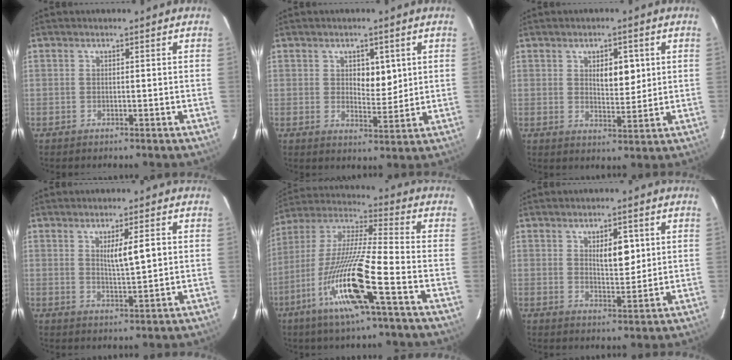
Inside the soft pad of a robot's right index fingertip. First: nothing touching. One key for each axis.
{"total": 4.7, "fx": 1.5, "fy": 2.5, "fz": 3.6, "tx": -0.049, "ty": -0.003, "tz": 0.027}
{"total": 5.0, "fx": 1.5, "fy": 2.1, "fz": 4.3, "tx": -0.065, "ty": -0.001, "tz": 0.027}
{"total": 5.0, "fx": 1.3, "fy": 0.6, "fz": 4.8, "tx": -0.081, "ty": -0.005, "tz": 0.024}
{"total": 17.3, "fx": -7.4, "fy": 0.6, "fz": 15.7, "tx": -0.325, "ty": -0.021, "tz": -0.144}
{"total": 5.3, "fx": 1.7, "fy": 2.1, "fz": 4.6, "tx": -0.072, "ty": -0.002, "tz": 0.033}